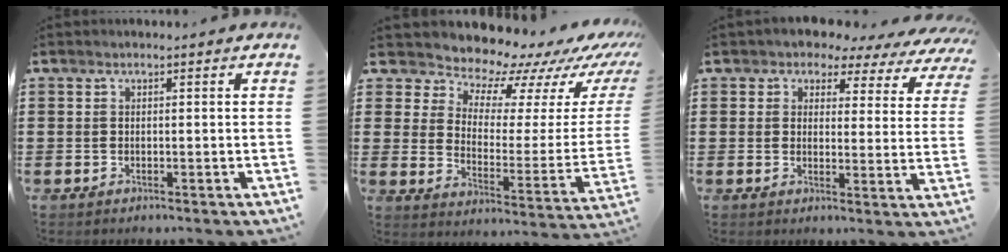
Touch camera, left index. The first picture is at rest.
{"total": 8.2, "force": [7.5, 3.0, 1.4], "torque": [-0.047, -0.070, 0.124]}
{"total": 3.2, "force": [2.7, 1.5, 0.6], "torque": [-0.034, -0.016, 0.042]}